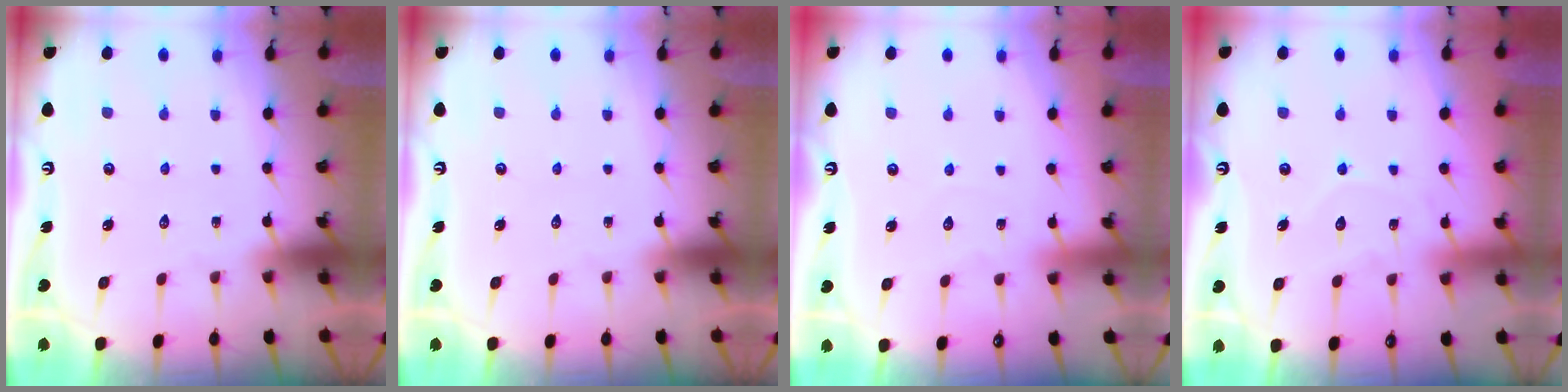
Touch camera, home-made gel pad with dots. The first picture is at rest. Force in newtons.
{"total": 0.0}
{"total": 2.8, "press": 2.8, "slide": 0.4}
{"total": 7.9, "press": 7.8, "slide": 0.8}